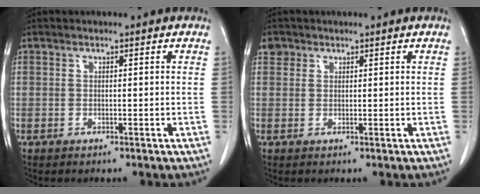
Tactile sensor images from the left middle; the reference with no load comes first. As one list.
[{"total": 1.4, "force": [0.8, 1.1, 0.0], "torque": [0.008, 0.005, 0.009]}]